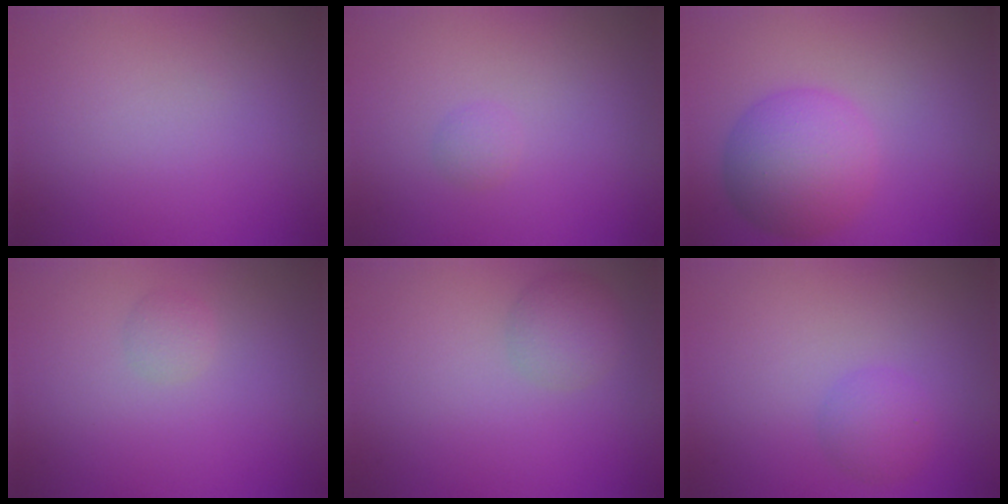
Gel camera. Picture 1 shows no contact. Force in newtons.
{"total": 0.8, "press": 0.8, "slide": 0.1}
{"total": 6.0, "press": 6.0, "slide": 0.1}
{"total": 1.0, "press": 1.0, "slide": 0.0}
{"total": 2.4, "press": 2.4, "slide": 0.0}
{"total": 1.8, "press": 1.8, "slide": 0.1}